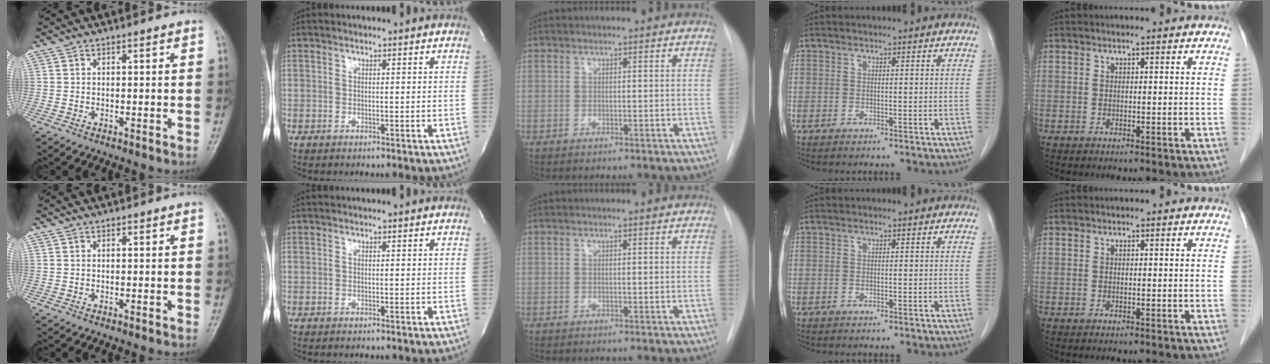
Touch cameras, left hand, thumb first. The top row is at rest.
{}